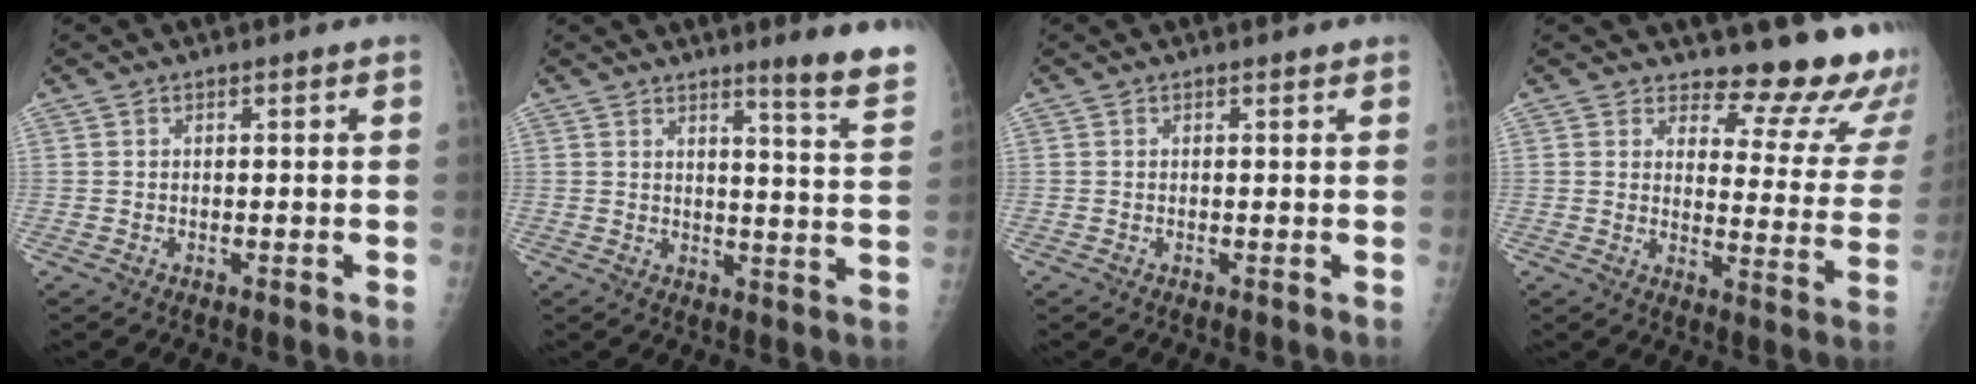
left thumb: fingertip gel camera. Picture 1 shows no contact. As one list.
[{"total": 9.5, "force": [7.2, -0.2, 6.2], "torque": [-0.066, -0.055, 0.081]}, {"total": 0.6, "force": [0.5, 0.1, 0.2], "torque": [-0.005, -0.002, 0.006]}, {"total": 16.9, "force": [15.3, 4.9, 5.2], "torque": [-0.013, -0.157, 0.167]}]